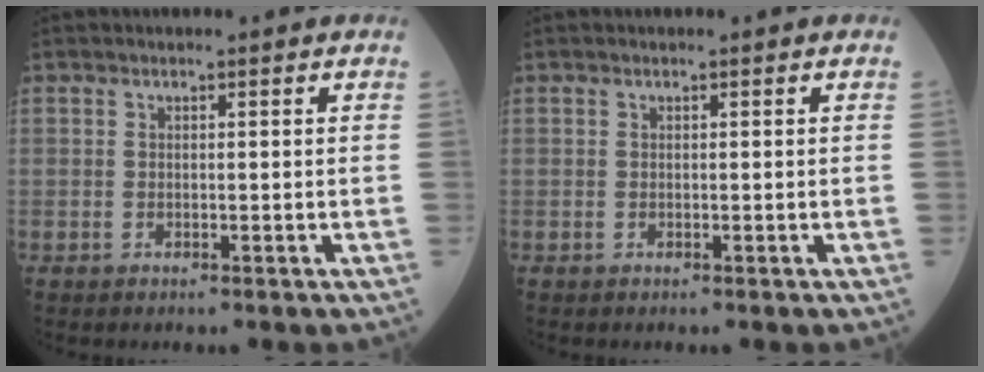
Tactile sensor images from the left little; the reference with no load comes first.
{"total": 0.0}